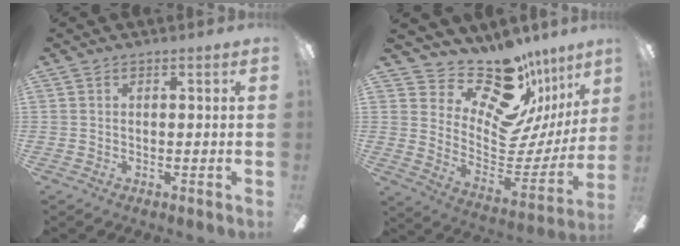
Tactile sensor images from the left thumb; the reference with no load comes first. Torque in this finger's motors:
{"motor_torque": [1.01, 0.14, 0.00, -0.45, 0.03]}